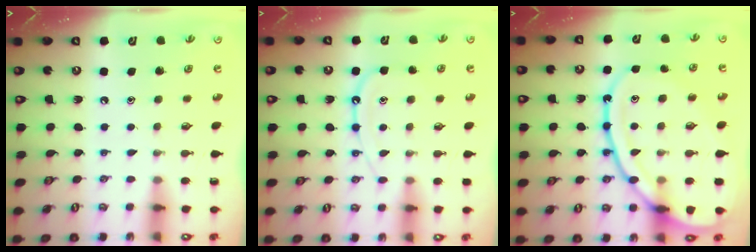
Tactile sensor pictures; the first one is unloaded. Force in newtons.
{"total": 11.7, "press": 11.6, "slide": 1.1}
{"total": 20.7, "press": 20.6, "slide": 2.0}